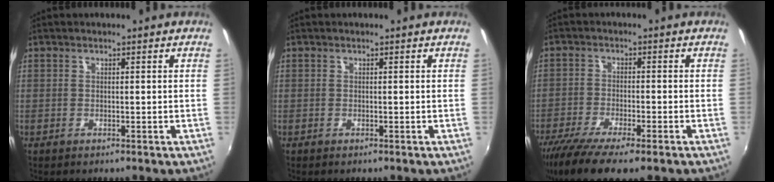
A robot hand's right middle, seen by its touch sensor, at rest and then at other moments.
{"total": 0.0}
{"total": 12.1, "force": [-8.7, 2.6, 8.0], "torque": [-0.173, -0.048, -0.152]}